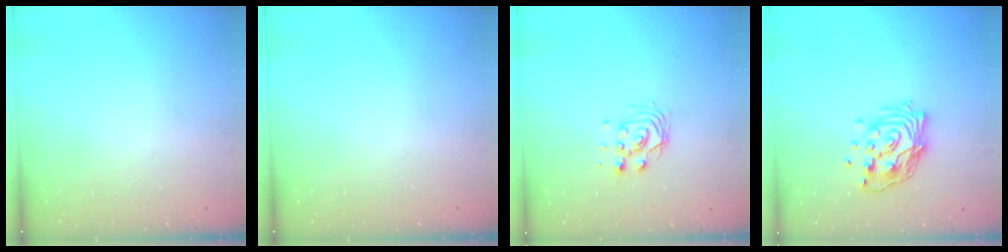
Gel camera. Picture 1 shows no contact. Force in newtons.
{"total": 0.0}
{"total": 7.4, "press": 7.4, "slide": 0.8}
{"total": 13.1, "press": 13.1, "slide": 1.2}